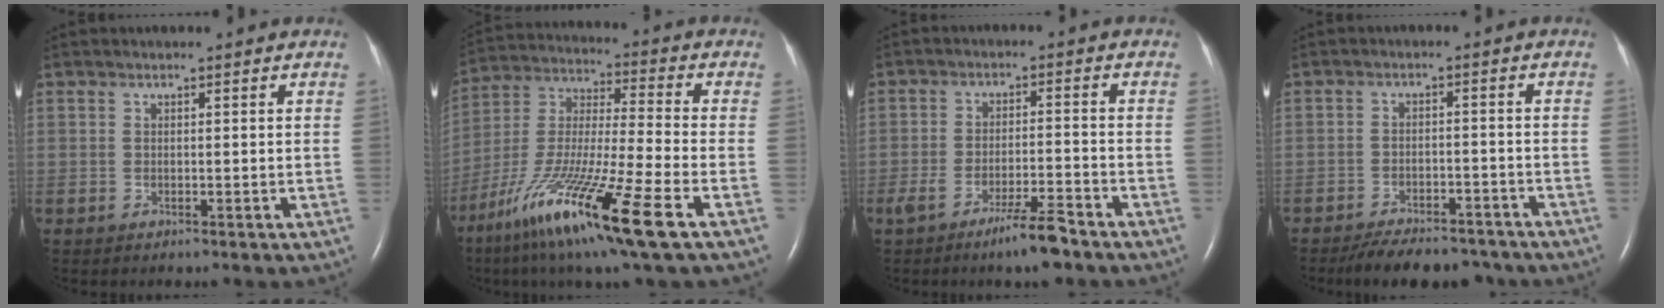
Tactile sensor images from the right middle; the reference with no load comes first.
{"total": 20.7, "force": [-10.8, 0.9, 17.6], "torque": [-0.351, -0.053, -0.196]}
{"total": 6.1, "force": [-4.5, 0.3, 4.0], "torque": [-0.075, -0.008, -0.079]}
{"total": 10.6, "force": [-9.4, 3.4, 3.7], "torque": [-0.054, 0.001, -0.128]}